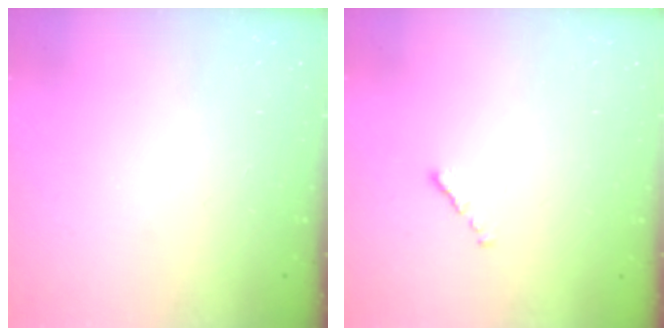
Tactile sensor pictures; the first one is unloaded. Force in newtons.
{"total": 0.7, "press": 0.6, "slide": 0.4}